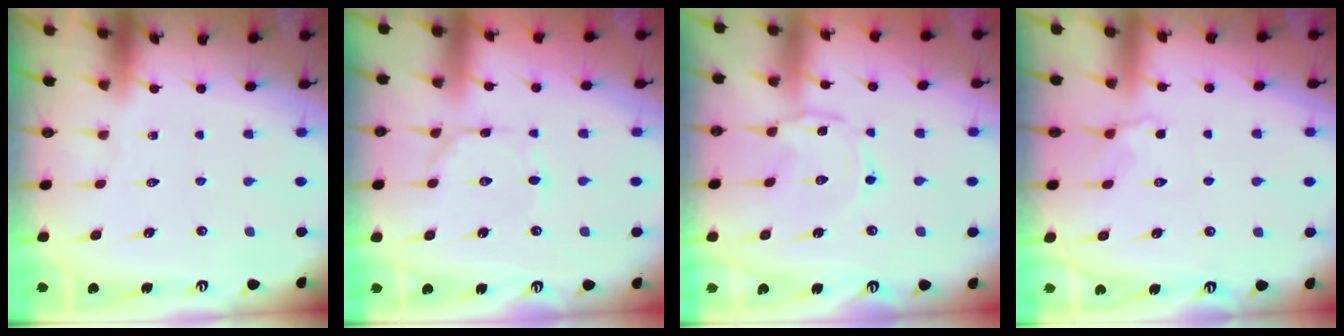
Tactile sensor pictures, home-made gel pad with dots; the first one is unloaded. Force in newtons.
{"total": 0.9, "press": 0.9, "slide": 0.0}
{"total": 1.4, "press": 1.4, "slide": 0.1}
{"total": 3.0, "press": 2.5, "slide": 1.6}